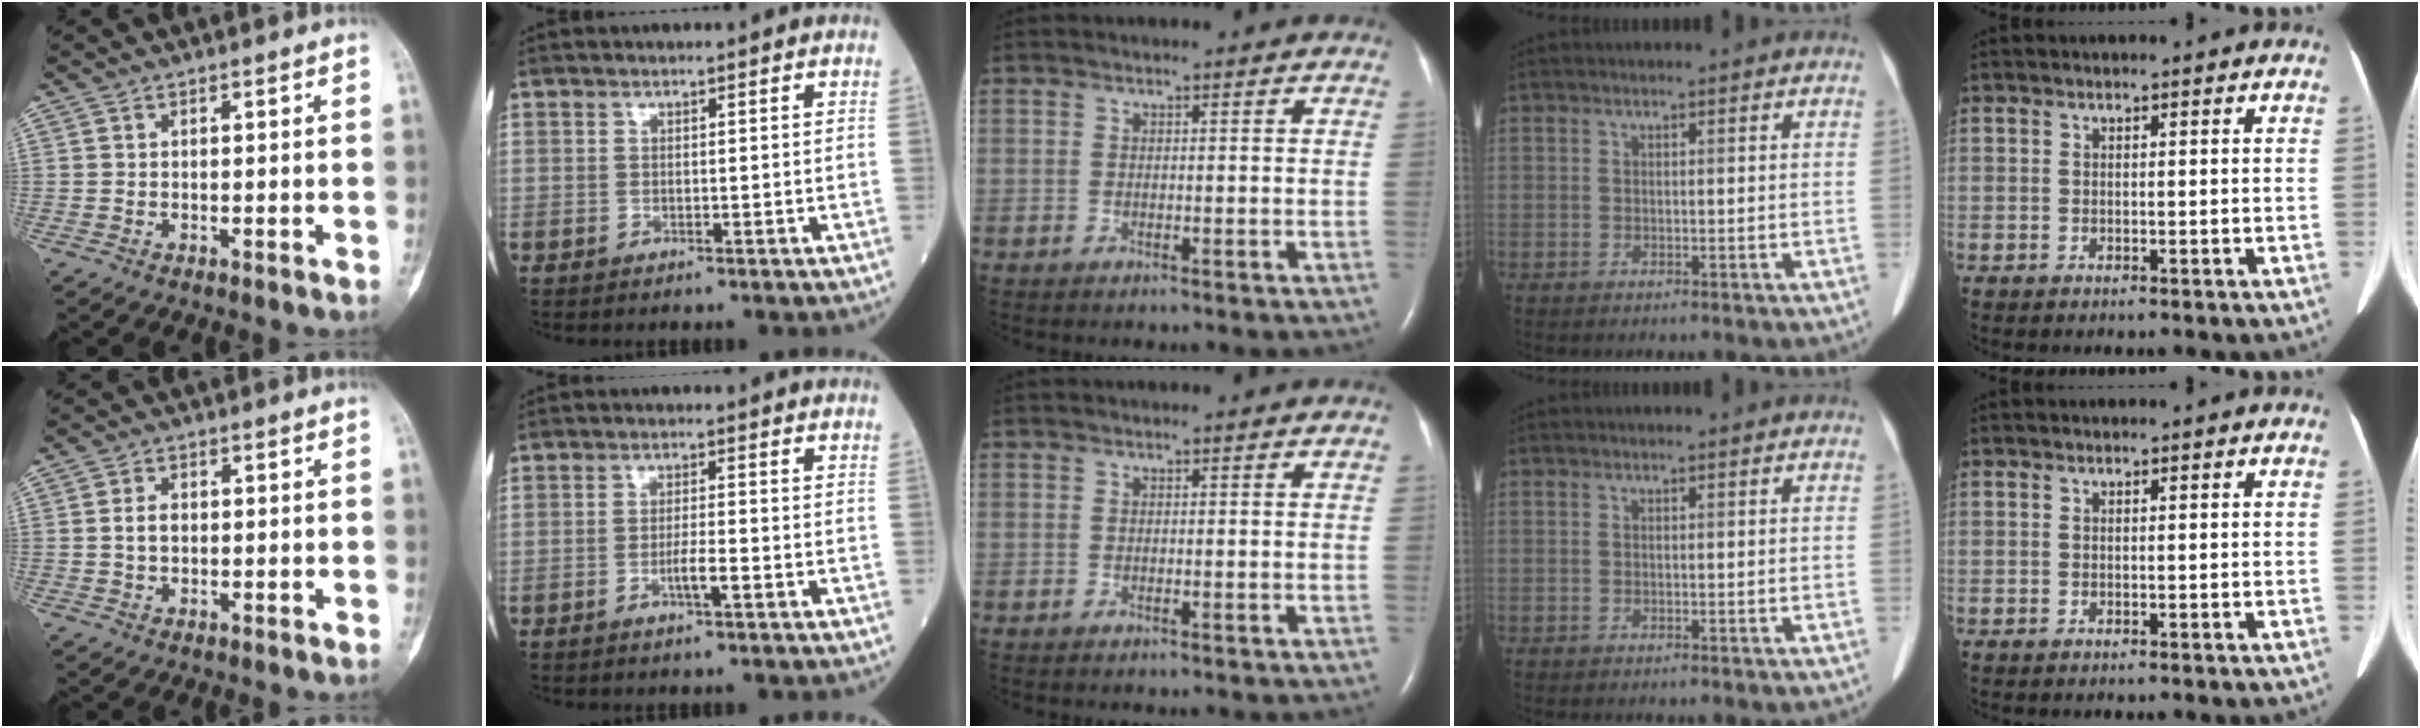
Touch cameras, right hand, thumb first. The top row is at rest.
{"thumb": {"total": 2.8, "force": [0.0, 1.9, 2.0], "torque": [-0.036, 0.006, 0.000]}, "index": {"total": 3.0, "force": [-1.3, 0.2, 2.7], "torque": [-0.050, -0.002, -0.024]}}